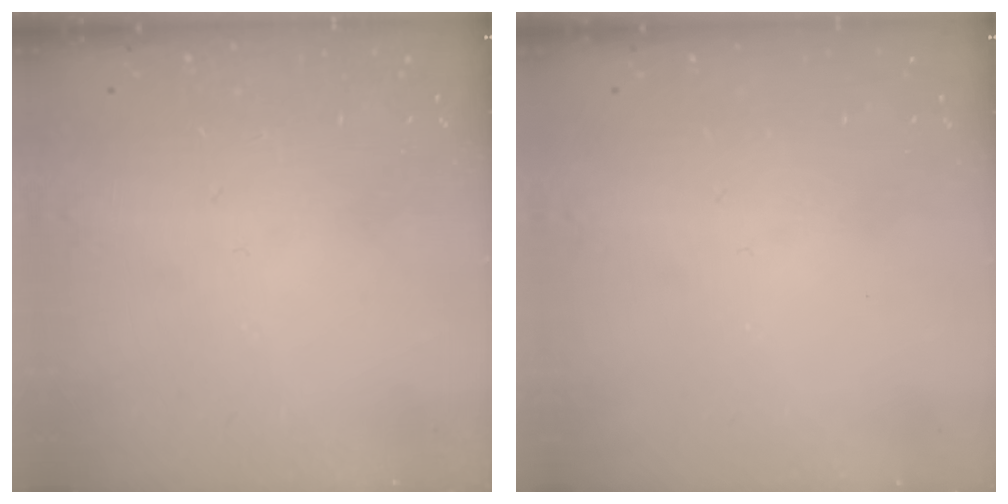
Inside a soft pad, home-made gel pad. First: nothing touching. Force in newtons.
{"total": 0.0}